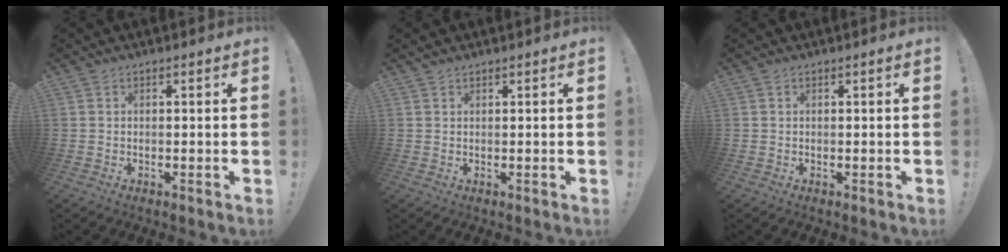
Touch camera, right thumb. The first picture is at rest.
{"total": 0.6, "force": [0.6, 0.0, 0.1], "torque": [0.006, -0.002, 0.009]}
{"total": 0.0}